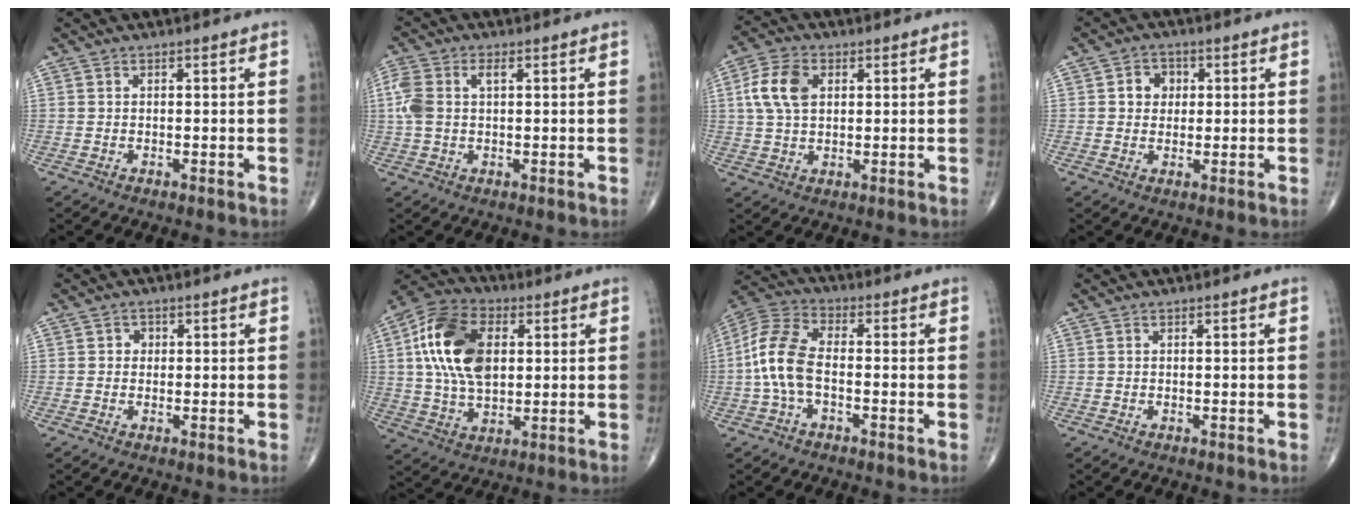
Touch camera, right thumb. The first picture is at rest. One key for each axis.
{"total": 6.8, "fx": 1.3, "fy": 3.9, "fz": 5.4, "tx": -0.151, "ty": 0.024, "tz": 0.028}
{"total": 8.3, "fx": 2.0, "fy": 5.3, "fz": 6.0, "tx": -0.120, "ty": 0.007, "tz": 0.036}
{"total": 4.2, "fx": 0.8, "fy": 3.6, "fz": 1.9, "tx": -0.003, "ty": 0.005, "tz": 0.008}
{"total": 1.4, "fx": 0.2, "fy": 1.3, "fz": 0.5, "tx": 0.003, "ty": 0.003, "tz": -0.002}
{"total": 17.2, "fx": 3.0, "fy": 10.1, "fz": 13.6, "tx": -0.255, "ty": 0.009, "tz": 0.050}
{"total": 10.3, "fx": -1.6, "fy": 5.7, "fz": 8.5, "tx": -0.187, "ty": 0.033, "tz": -0.038}
{"total": 0.0}